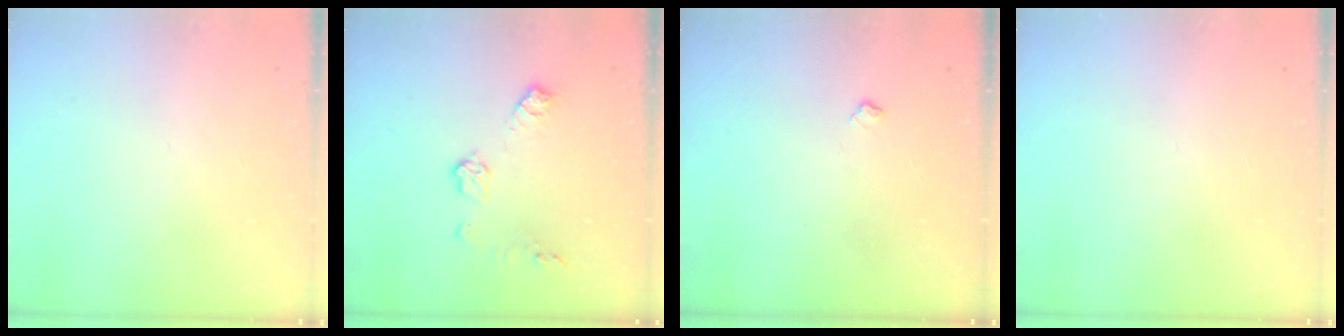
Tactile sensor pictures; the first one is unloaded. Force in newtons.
{"total": 8.9, "press": 8.9, "slide": 0.4}
{"total": 4.4, "press": 4.3, "slide": 0.7}
{"total": 0.0}